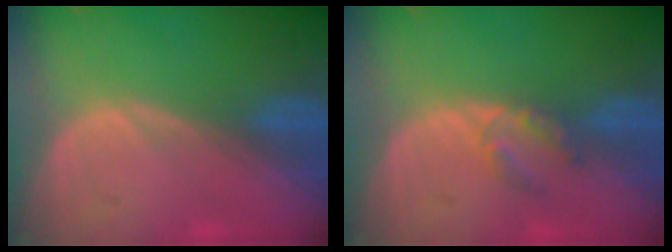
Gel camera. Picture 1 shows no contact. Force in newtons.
{"total": 2.8, "press": 2.8, "slide": 0.3}